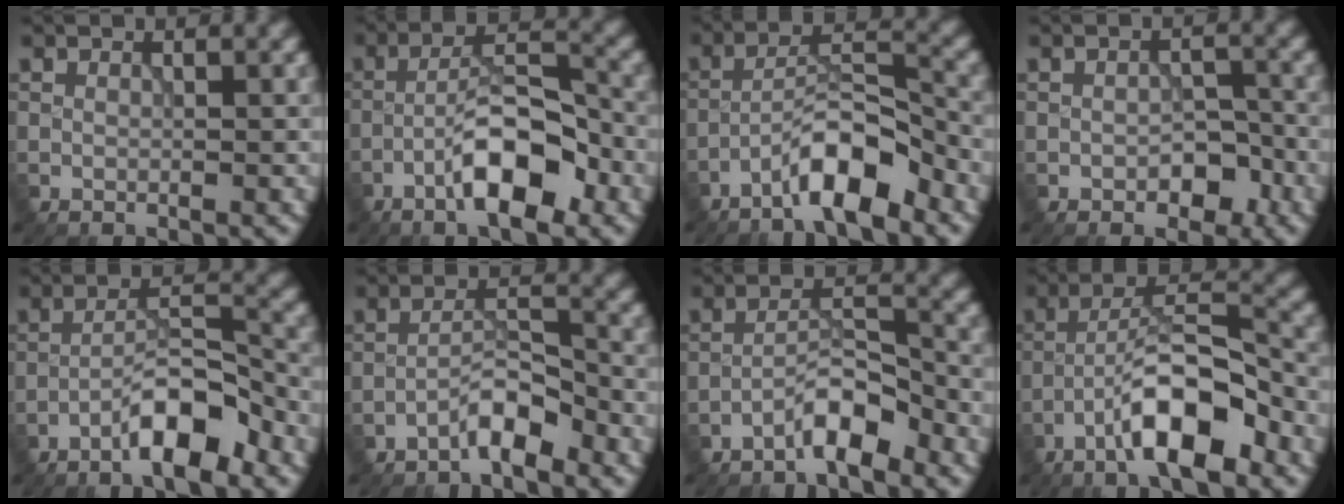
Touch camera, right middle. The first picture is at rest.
{"total": 7.1, "force": [-3.6, 2.0, 5.7], "torque": [-0.092, 0.018, -0.064]}
{"total": 5.8, "force": [-3.9, 1.3, 4.2], "torque": [-0.067, 0.015, -0.074]}
{"total": 2.9, "force": [-1.4, 1.7, 1.9], "torque": [-0.025, 0.002, -0.019]}
{"total": 5.6, "force": [-3.5, 1.3, 4.2], "torque": [-0.067, 0.015, -0.066]}
{"total": 3.1, "force": [-2.4, 0.5, 1.9], "torque": [-0.031, 0.015, -0.048]}
{"total": 3.7, "force": [-2.7, 0.7, 2.3], "torque": [-0.040, 0.017, -0.055]}
{"total": 8.1, "force": [-4.4, 2.2, 6.5], "torque": [-0.104, 0.021, -0.079]}